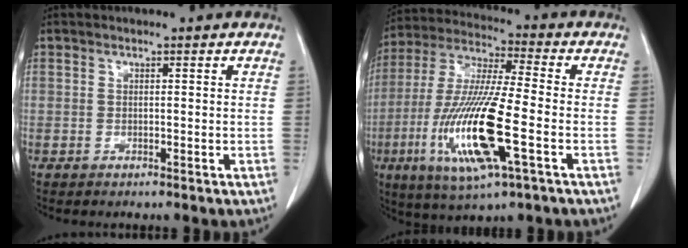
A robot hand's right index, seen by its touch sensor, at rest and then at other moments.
{"total": 17.5, "force": [-5.0, 1.7, 16.7], "torque": [-0.351, -0.021, -0.089]}